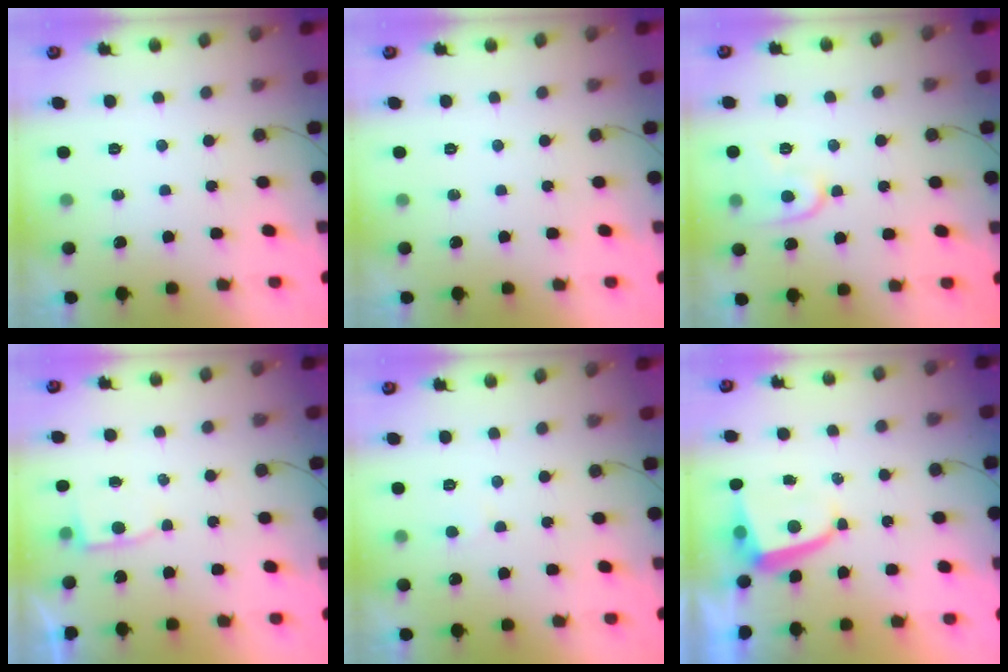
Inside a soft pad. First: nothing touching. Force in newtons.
{"total": 0.0}
{"total": 9.0, "press": 9.0, "slide": 0.7}
{"total": 3.3, "press": 3.2, "slide": 0.3}
{"total": 3.4, "press": 3.4, "slide": 0.3}
{"total": 4.2, "press": 4.2, "slide": 0.5}